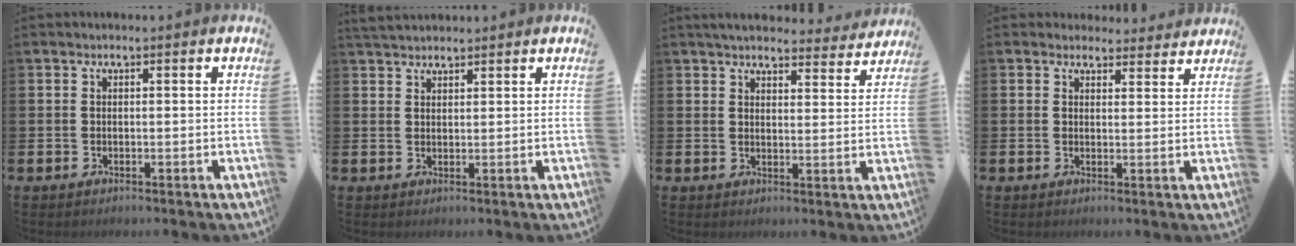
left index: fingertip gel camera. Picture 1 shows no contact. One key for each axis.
{"total": 2.7, "fx": 2.6, "fy": 0.6, "fz": 0.3, "tx": -0.013, "ty": -0.006, "tz": 0.050}
{"total": 4.8, "fx": 4.6, "fy": 0.9, "fz": 1.0, "tx": -0.025, "ty": -0.026, "tz": 0.081}
{"total": 3.2, "fx": 3.0, "fy": 1.1, "fz": -0.1, "tx": 0.010, "ty": -0.018, "tz": 0.051}